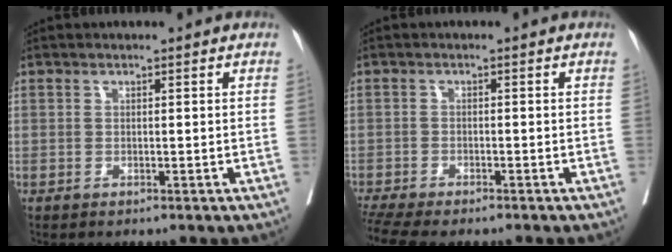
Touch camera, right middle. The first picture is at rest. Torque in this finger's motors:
{"motor_torque": [1.04, -1.10, 0.23, 0.08]}